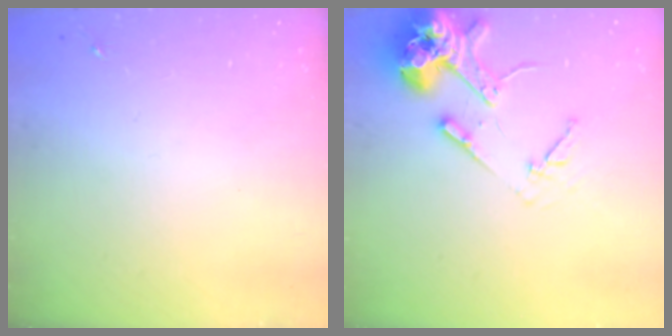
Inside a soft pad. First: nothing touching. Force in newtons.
{"total": 14.9, "press": 14.7, "slide": 2.3}